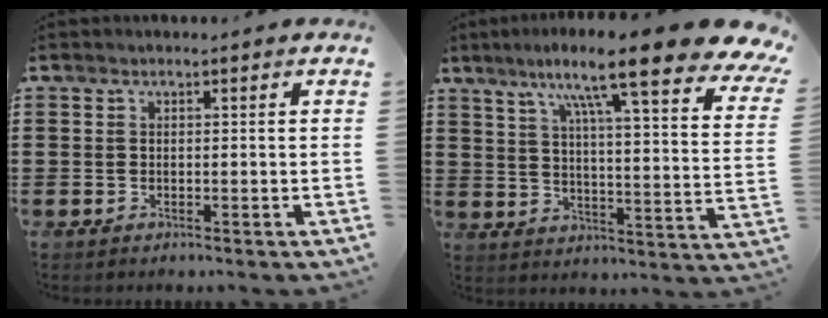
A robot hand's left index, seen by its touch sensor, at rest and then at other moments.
{"total": 13.3, "force": [9.5, 0.6, 9.2], "torque": [-0.169, -0.063, 0.143]}